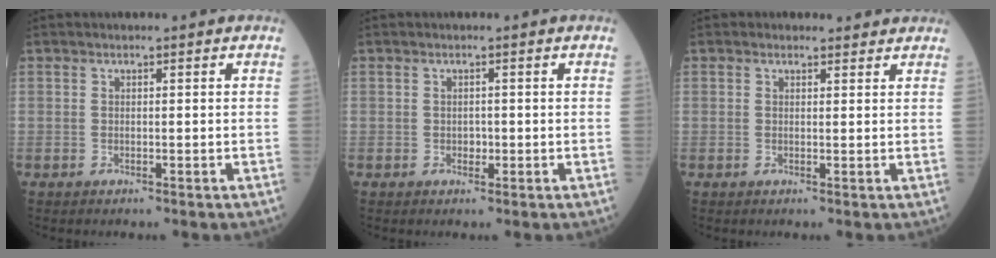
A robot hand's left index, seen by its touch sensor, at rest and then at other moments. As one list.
[{"total": 1.4, "force": [-1.2, 0.7, 0.3], "torque": [-0.005, -0.005, -0.018]}, {"total": 1.1, "force": [0.7, 0.8, -0.1], "torque": [-0.001, 0.000, 0.002]}]